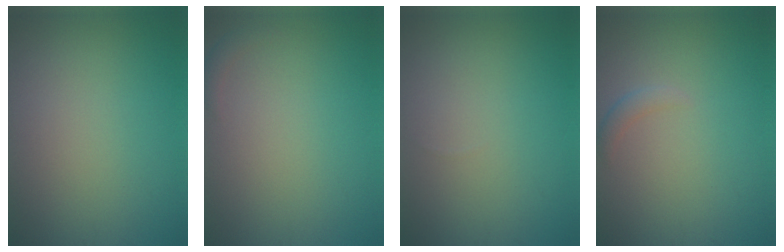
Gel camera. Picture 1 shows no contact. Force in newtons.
{"total": 0.9, "press": 0.9, "slide": 0.1}
{"total": 0.0}
{"total": 1.1, "press": 1.1, "slide": 0.0}